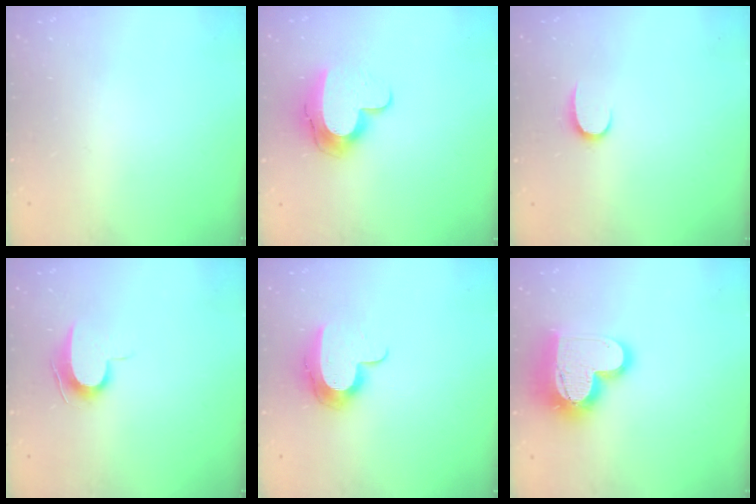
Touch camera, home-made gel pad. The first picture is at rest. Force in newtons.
{"total": 12.1, "press": 12.0, "slide": 0.9}
{"total": 5.4, "press": 5.4, "slide": 0.5}
{"total": 7.8, "press": 7.8, "slide": 0.7}
{"total": 11.3, "press": 11.2, "slide": 0.7}
{"total": 17.1, "press": 17.0, "slide": 1.4}